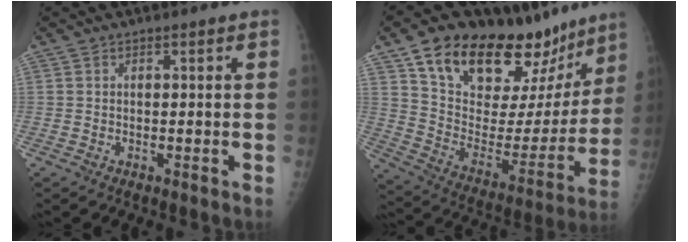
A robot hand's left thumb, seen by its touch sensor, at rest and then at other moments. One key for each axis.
{"total": 30.1, "fx": 19.9, "fy": 14.2, "fz": 17.5, "tx": -0.237, "ty": -0.059, "tz": 0.314}